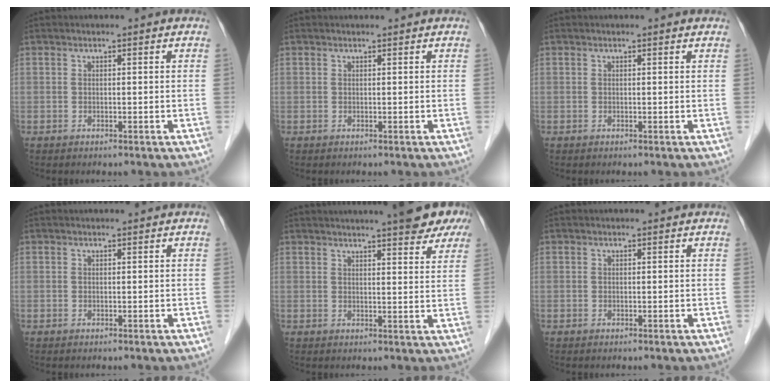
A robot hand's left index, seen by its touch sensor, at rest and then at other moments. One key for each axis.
{"total": 0.9, "fx": 0.9, "fy": 0.3, "fz": 0.1, "tx": -0.005, "ty": 0.011, "tz": 0.015}
{"total": 0.8, "fx": 0.7, "fy": 0.4, "fz": 0.2, "tx": -0.009, "ty": 0.004, "tz": 0.006}
{"total": 1.3, "fx": 1.2, "fy": 0.2, "fz": 0.2, "tx": -0.005, "ty": 0.011, "tz": 0.018}
{"total": 16.4, "fx": 13.3, "fy": 3.0, "fz": 9.0, "tx": -0.119, "ty": 0.022, "tz": 0.153}
{"total": 1.0, "fx": 0.9, "fy": 0.5, "fz": 0.1, "tx": -0.007, "ty": 0.012, "tz": 0.011}